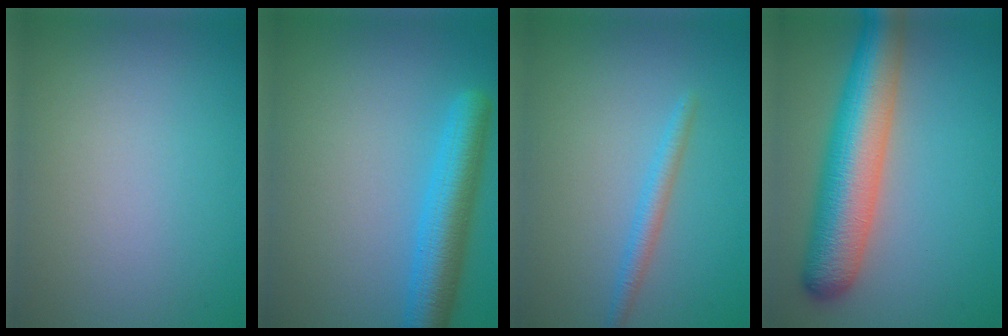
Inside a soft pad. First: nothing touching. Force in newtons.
{"total": 5.4, "press": 5.4, "slide": 0.3}
{"total": 1.8, "press": 1.8, "slide": 0.1}
{"total": 9.0, "press": 9.0, "slide": 0.4}